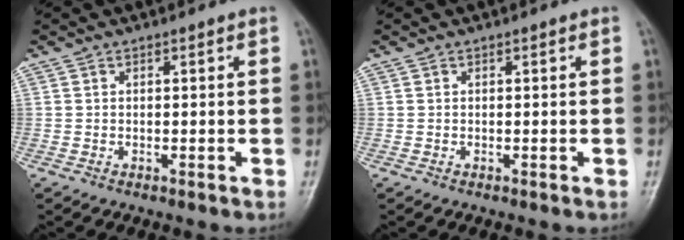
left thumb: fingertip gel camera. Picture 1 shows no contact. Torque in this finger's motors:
{"motor_torque": [0.00, 0.00, 0.00, 0.00, 0.00]}